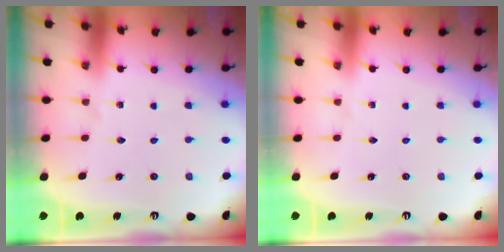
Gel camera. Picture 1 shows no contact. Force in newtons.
{"total": 0.0}